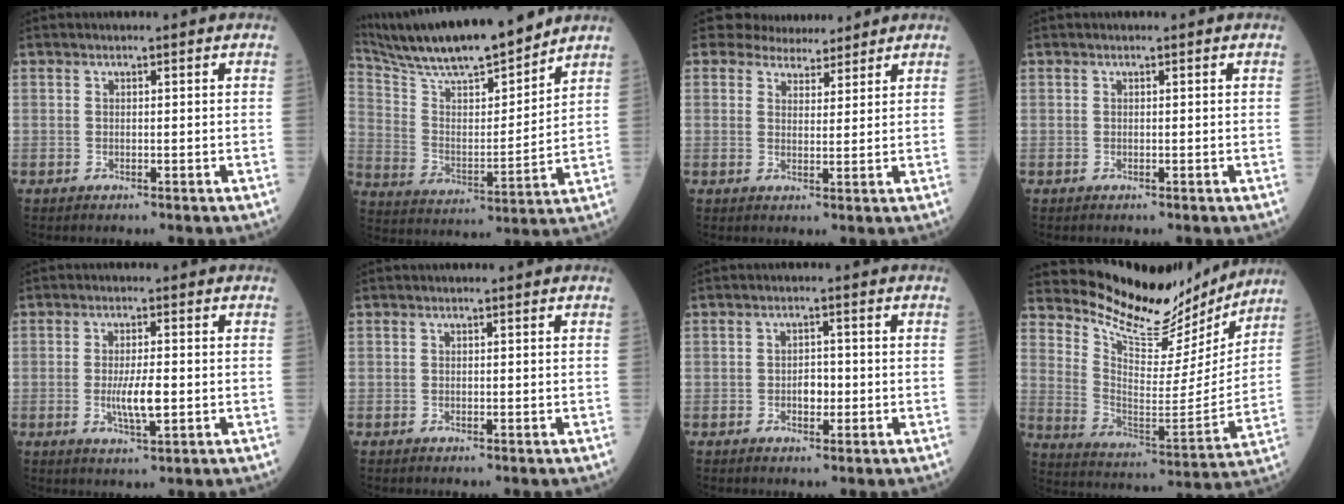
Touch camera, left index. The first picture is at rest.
{"total": 18.3, "force": [16.5, 1.6, 7.8], "torque": [-0.156, 0.004, 0.288]}
{"total": 5.7, "force": [5.3, 2.0, 0.6], "torque": [-0.007, 0.001, 0.077]}
{"total": 0.0}
{"total": 4.7, "force": [-0.6, 0.9, 4.6], "torque": [-0.093, -0.007, -0.009]}
{"total": 0.0}
{"total": 2.4, "force": [-0.5, 1.4, 1.9], "torque": [-0.028, 0.004, -0.007]}
{"total": 17.2, "force": [16.2, 3.7, 4.2], "torque": [-0.087, -0.043, 0.250]}